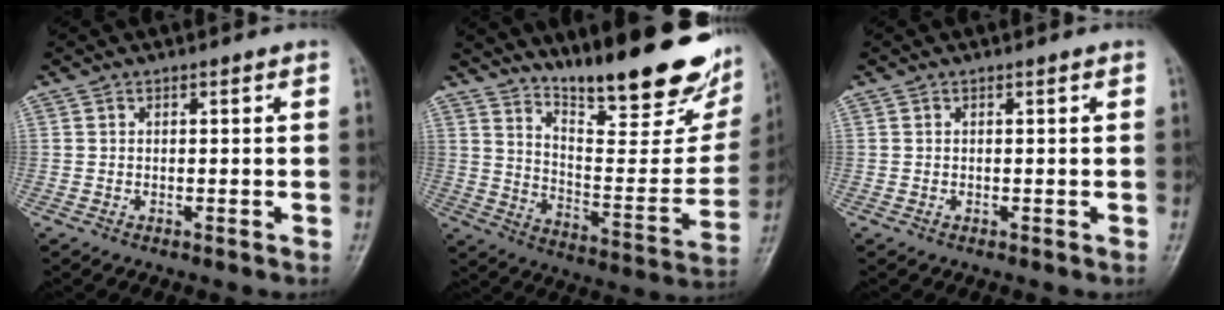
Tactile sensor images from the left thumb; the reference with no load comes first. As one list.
[{"total": 25.9, "force": [19.0, 6.5, 16.4], "torque": [-0.204, -0.106, 0.280]}, {"total": 0.0}]